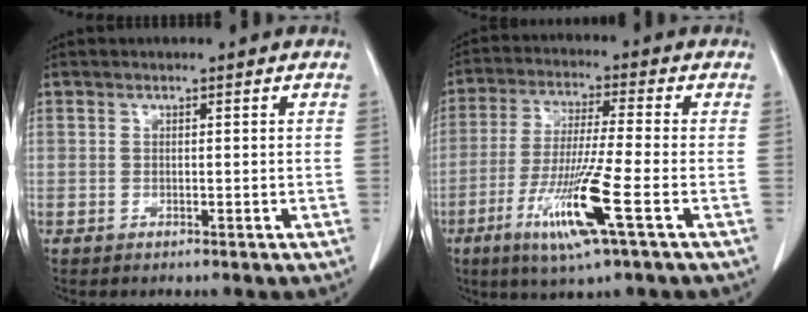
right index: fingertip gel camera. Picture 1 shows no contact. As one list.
[{"total": 11.9, "force": [-4.8, -0.5, 10.8], "torque": [-0.216, -0.026, -0.092]}]